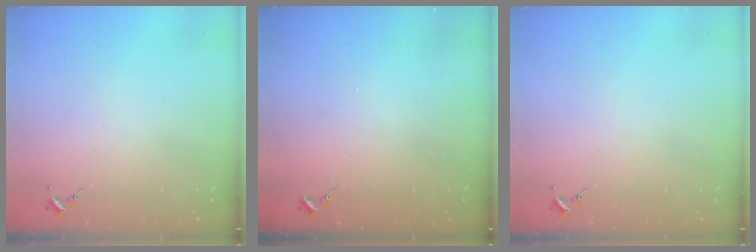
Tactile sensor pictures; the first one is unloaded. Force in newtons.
{"total": 0.0}
{"total": 0.0}